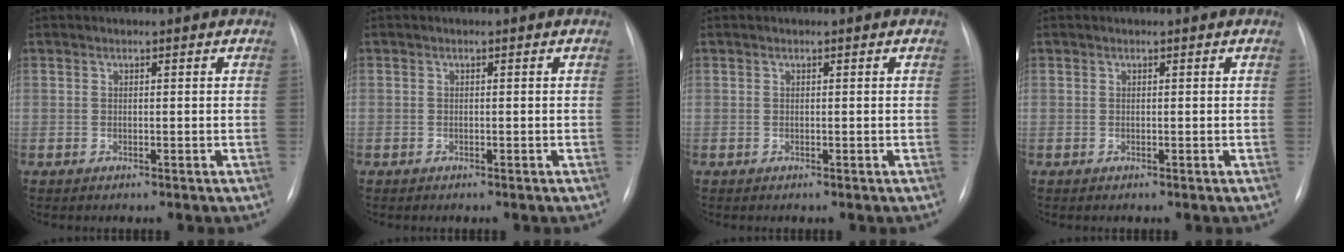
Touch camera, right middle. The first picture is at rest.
{"total": 0.0}
{"total": 0.0}
{"total": 0.0}